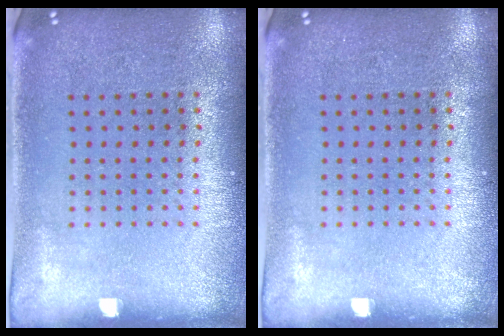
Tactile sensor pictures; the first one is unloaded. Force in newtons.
{"total": 0.0}